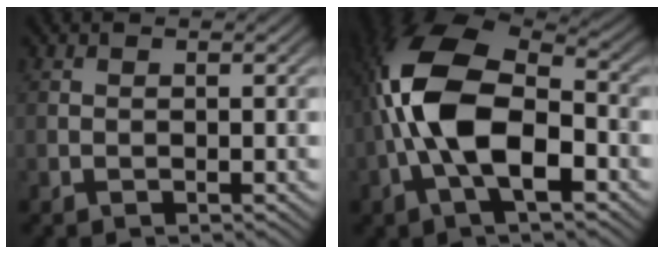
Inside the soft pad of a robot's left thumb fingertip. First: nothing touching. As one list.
[{"total": 13.9, "force": [-2.5, 7.1, 11.7], "torque": [-0.243, 0.009, -0.066]}]